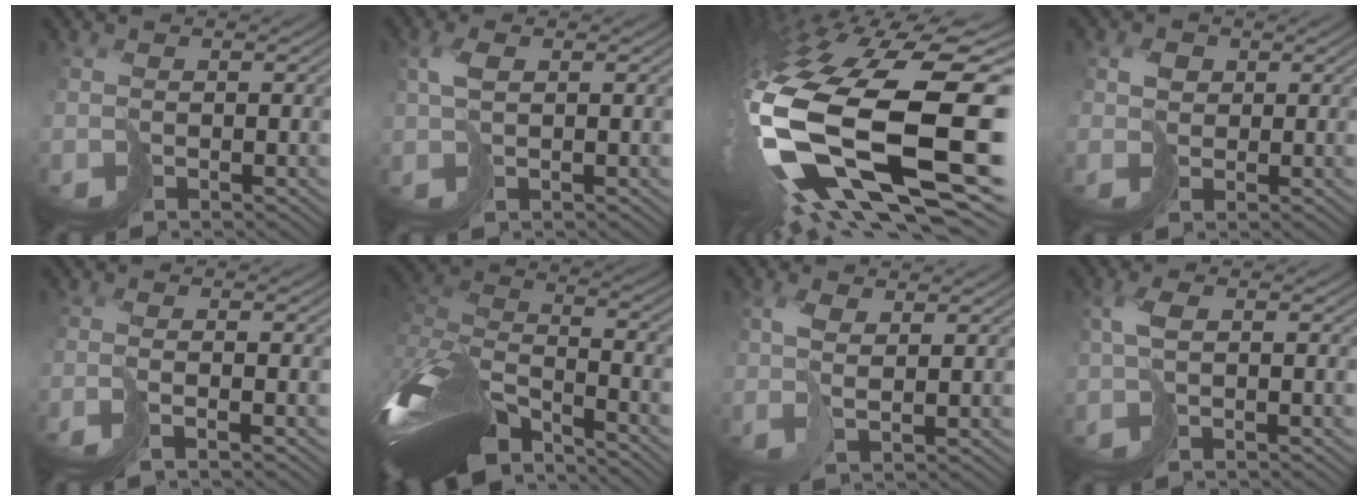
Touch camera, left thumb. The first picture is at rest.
{"total": 2.5, "force": [1.0, 0.9, 2.2], "torque": [-0.049, 0.007, 0.020]}
{"total": 20.4, "force": [-2.9, 11.1, 16.9], "torque": [-0.384, -0.059, -0.033]}
{"total": 2.4, "force": [0.9, 2.0, 0.9], "torque": [-0.019, 0.003, 0.017]}
{"total": 3.2, "force": [-1.5, 0.7, 2.8], "torque": [-0.047, 0.000, -0.042]}
{"total": 13.5, "force": [-7.5, 5.4, 9.9], "torque": [-0.245, 0.005, -0.144]}
{"total": 3.3, "force": [1.4, 1.0, 2.8], "torque": [-0.060, 0.003, 0.029]}
{"total": 2.8, "force": [0.6, 1.0, 2.6], "torque": [-0.059, 0.006, 0.011]}